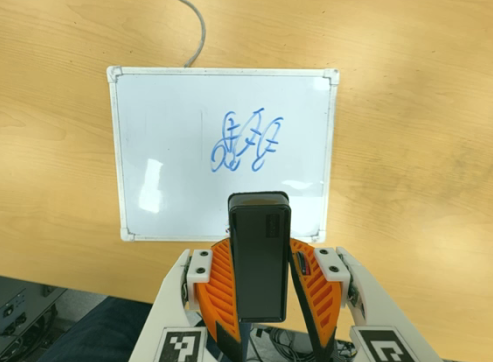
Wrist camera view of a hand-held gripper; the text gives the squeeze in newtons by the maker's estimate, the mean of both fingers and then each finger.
{"total": 6.3, "left": 5.9, "right": 6.6}